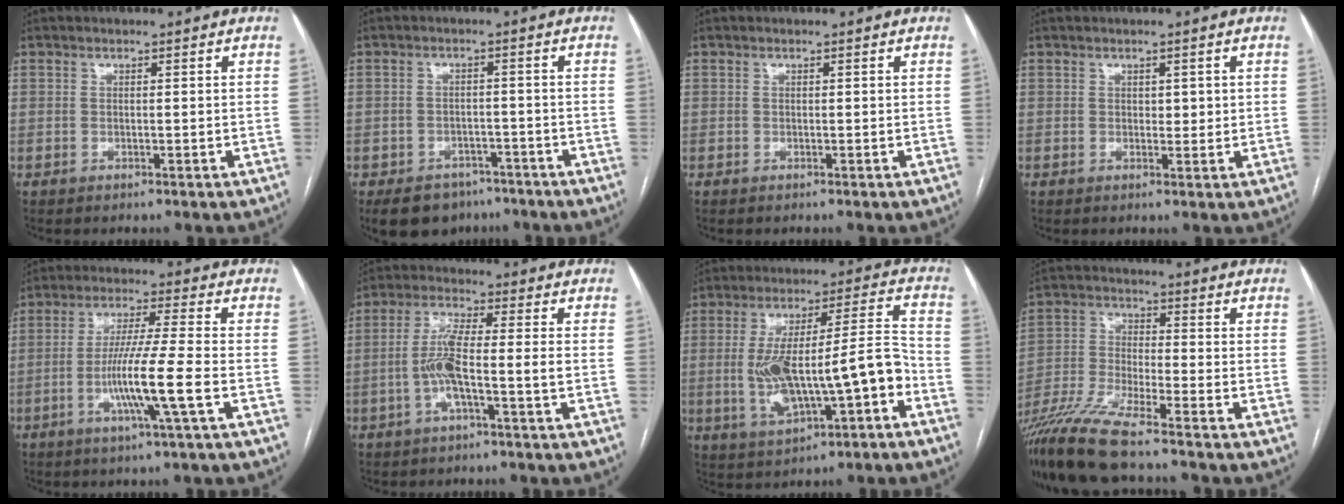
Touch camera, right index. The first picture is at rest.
{"total": 8.7, "force": [-6.5, 5.3, 2.4], "torque": [-0.033, 0.003, -0.090]}
{"total": 0.0}
{"total": 1.8, "force": [0.4, 1.1, 1.3], "torque": [-0.015, 0.001, 0.007]}
{"total": 10.2, "force": [-3.1, -1.0, 9.7], "torque": [-0.186, -0.011, -0.060]}
{"total": 7.3, "force": [-1.7, 0.4, 7.0], "torque": [-0.146, 0.012, -0.036]}
{"total": 15.6, "force": [-4.0, 3.3, 14.7], "torque": [-0.262, 0.022, -0.053]}
{"total": 11.8, "force": [-9.6, -0.6, 6.8], "torque": [-0.140, -0.028, -0.184]}